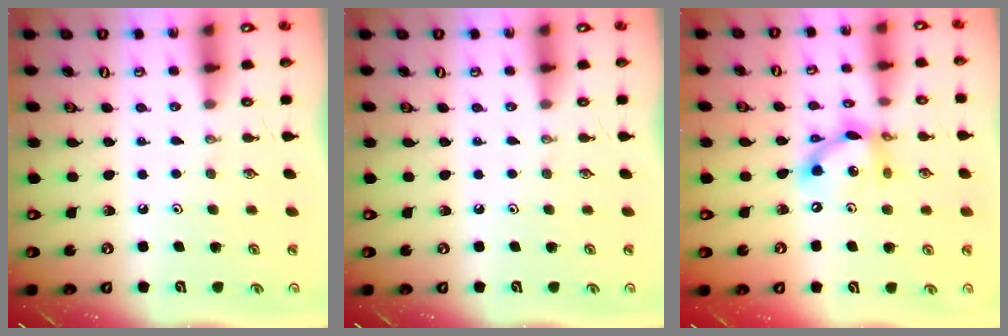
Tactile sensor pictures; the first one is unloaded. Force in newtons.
{"total": 0.0}
{"total": 12.6, "press": 12.6, "slide": 0.6}